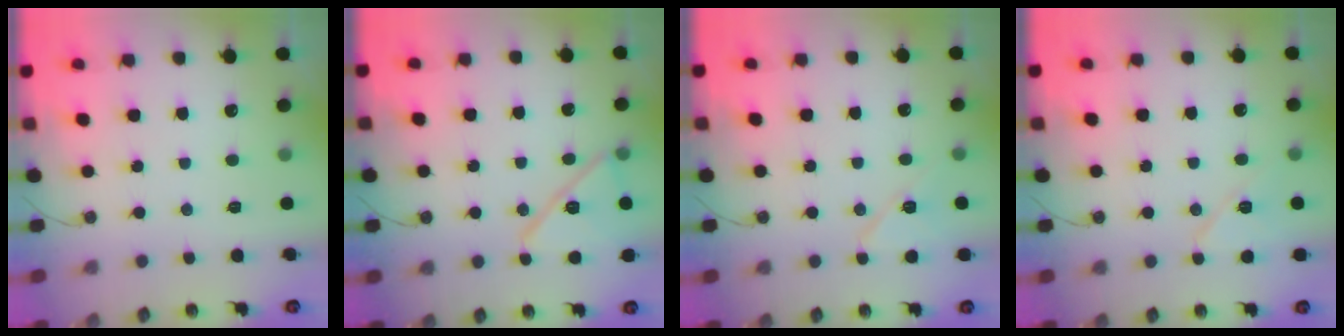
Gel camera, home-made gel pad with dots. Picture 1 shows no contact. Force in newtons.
{"total": 13.9, "press": 13.9, "slide": 0.2}
{"total": 8.7, "press": 8.4, "slide": 1.9}
{"total": 8.5, "press": 8.4, "slide": 1.7}